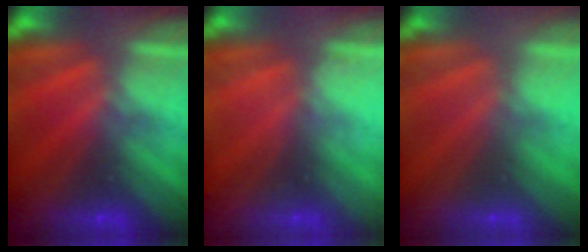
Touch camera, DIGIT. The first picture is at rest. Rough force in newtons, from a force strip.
{"total": 2.2}
{"total": 2.8}